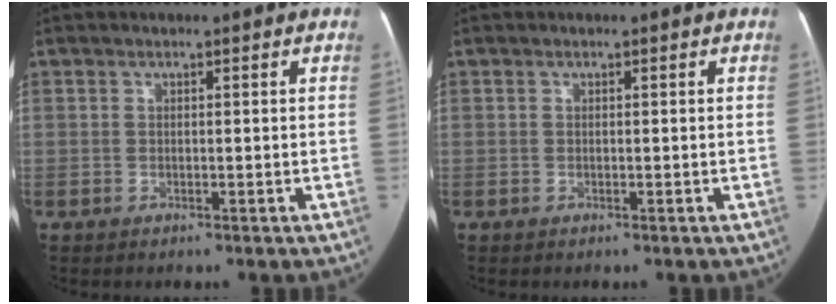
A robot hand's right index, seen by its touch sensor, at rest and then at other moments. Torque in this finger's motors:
{"motor_torque": [0.00, 0.00, 0.01, 0.01]}